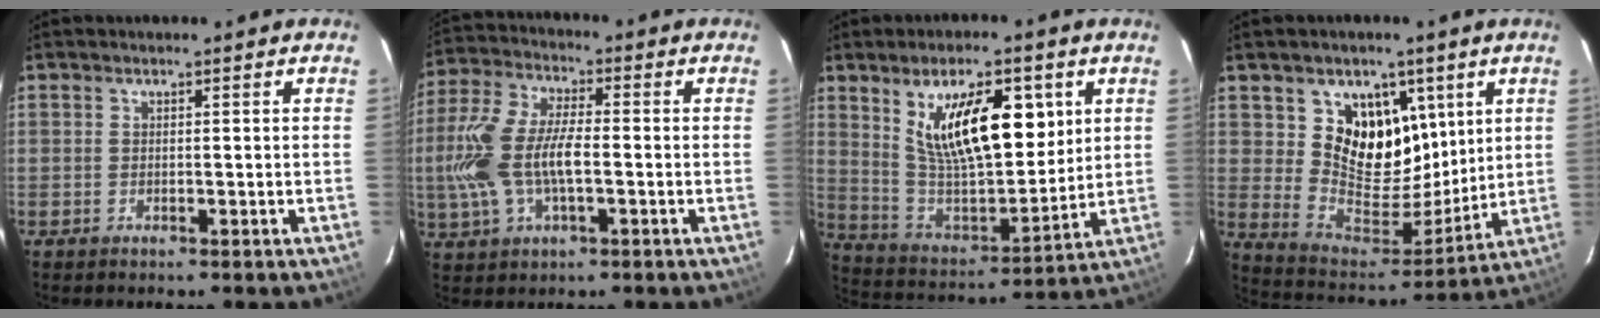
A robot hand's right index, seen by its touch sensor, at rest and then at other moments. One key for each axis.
{"total": 14.1, "fx": -2.0, "fy": 6.3, "fz": 12.5, "tx": -0.277, "ty": 0.005, "tz": -0.037}
{"total": 18.7, "fx": 7.2, "fy": 7.8, "fz": 15.4, "tx": -0.256, "ty": -0.003, "tz": 0.141}
{"total": 14.9, "fx": 6.5, "fy": 11.2, "fz": 7.3, "tx": -0.136, "ty": -0.012, "tz": 0.129}